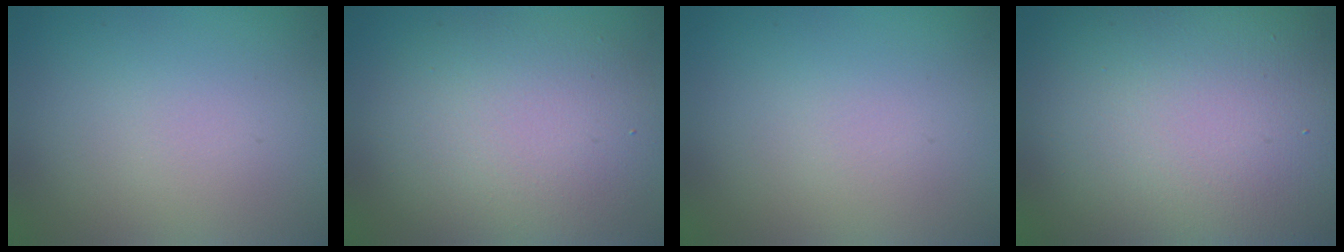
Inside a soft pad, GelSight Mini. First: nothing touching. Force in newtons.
{"total": 6.8, "press": 6.8, "slide": 0.5}
{"total": 0.0}
{"total": 16.8, "press": 16.8, "slide": 0.7}